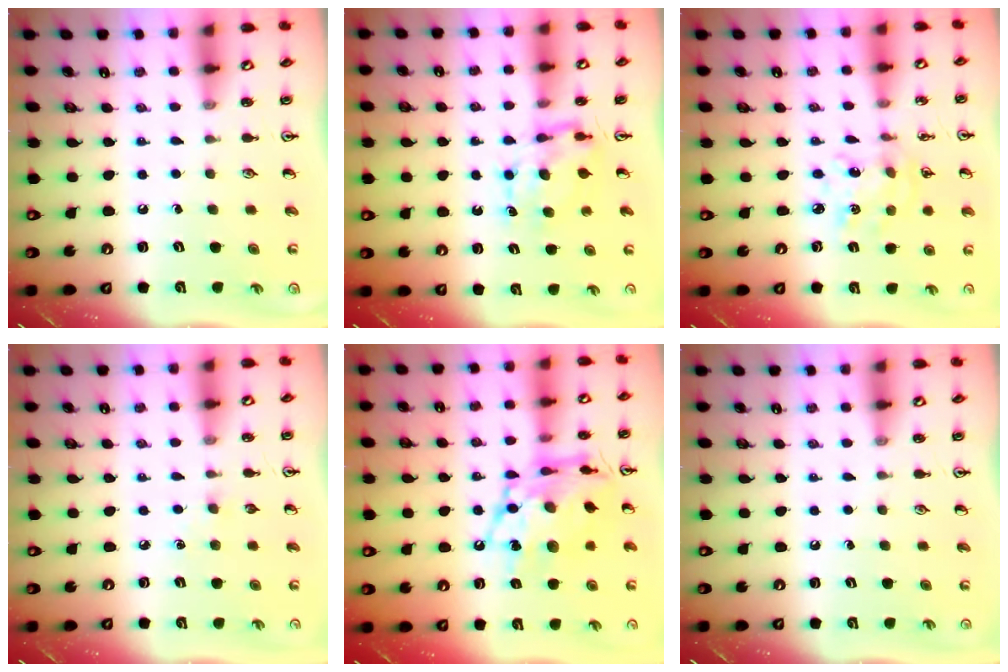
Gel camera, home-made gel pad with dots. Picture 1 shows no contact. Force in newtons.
{"total": 6.5, "press": 6.5, "slide": 0.7}
{"total": 5.6, "press": 5.6, "slide": 0.3}
{"total": 2.9, "press": 2.9, "slide": 0.4}
{"total": 17.2, "press": 17.1, "slide": 1.7}
{"total": 0.0}